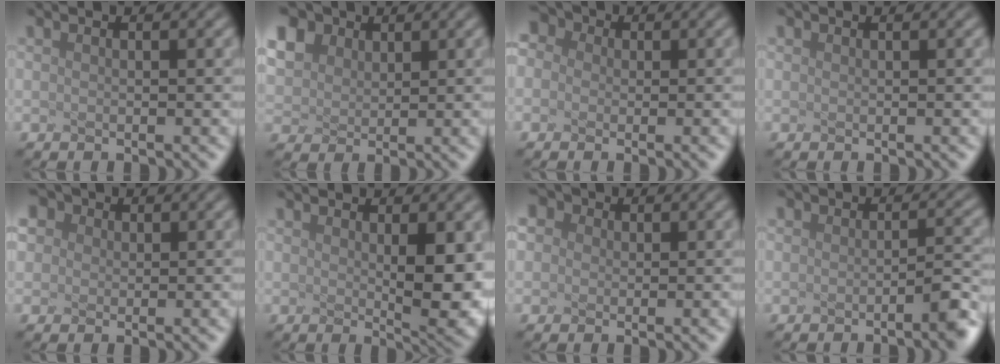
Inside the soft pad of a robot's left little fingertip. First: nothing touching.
{"total": 5.1, "force": [3.2, 3.5, 1.9], "torque": [-0.117, 0.018, 0.090]}
{"total": 2.4, "force": [0.3, 2.2, 1.0], "torque": [-0.031, 0.016, 0.007]}
{"total": 0.6, "force": [0.0, -0.4, -0.5], "torque": [-0.003, -0.007, 0.011]}
{"total": 2.6, "force": [1.4, 2.1, 0.8], "torque": [-0.053, 0.011, 0.049]}
{"total": 3.9, "force": [-0.2, 0.2, 3.9], "torque": [-0.079, -0.013, 0.037]}
{"total": 2.6, "force": [1.0, 2.2, 1.0], "torque": [-0.043, 0.019, 0.023]}
{"total": 2.3, "force": [-1.9, -0.6, 1.2], "torque": [-0.039, -0.004, -0.001]}